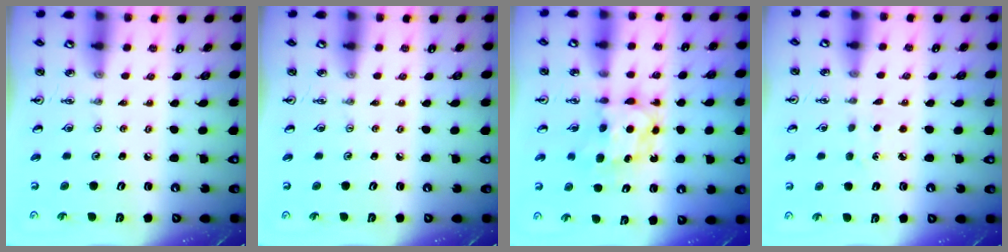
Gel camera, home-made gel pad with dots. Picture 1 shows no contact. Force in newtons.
{"total": 0.0}
{"total": 6.7, "press": 6.7, "slide": 0.2}
{"total": 3.7, "press": 3.7, "slide": 0.5}